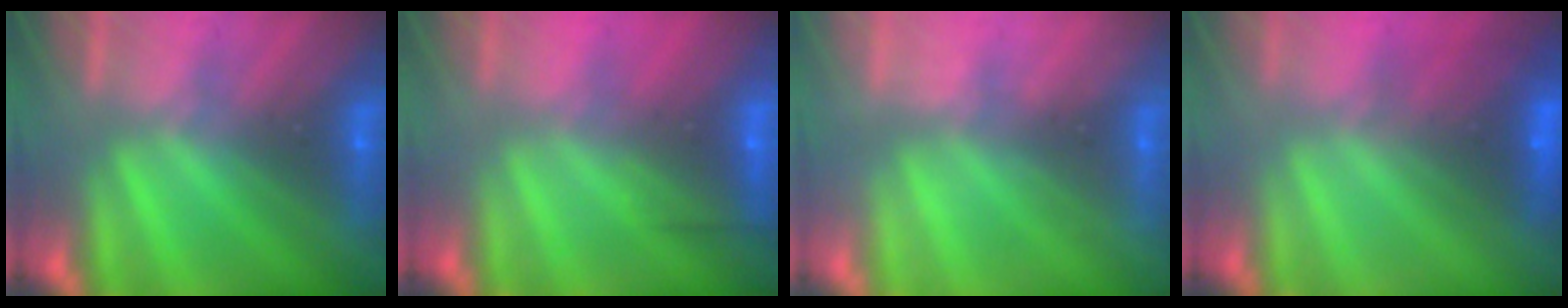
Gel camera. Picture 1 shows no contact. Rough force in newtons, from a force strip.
{"total": 2.5}
{"total": 2.0}
{"total": 2.9}